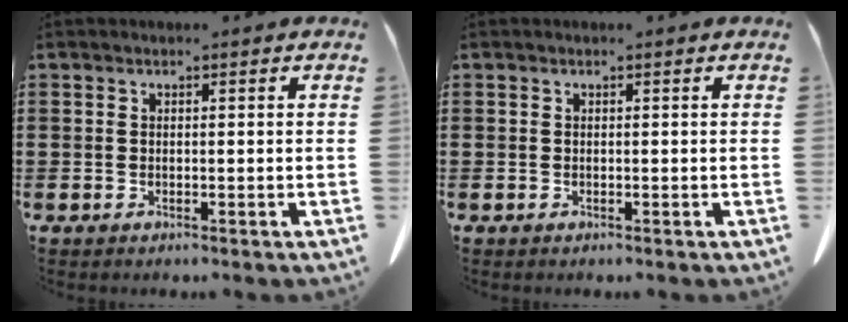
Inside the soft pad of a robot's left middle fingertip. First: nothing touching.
{"total": 0.0}